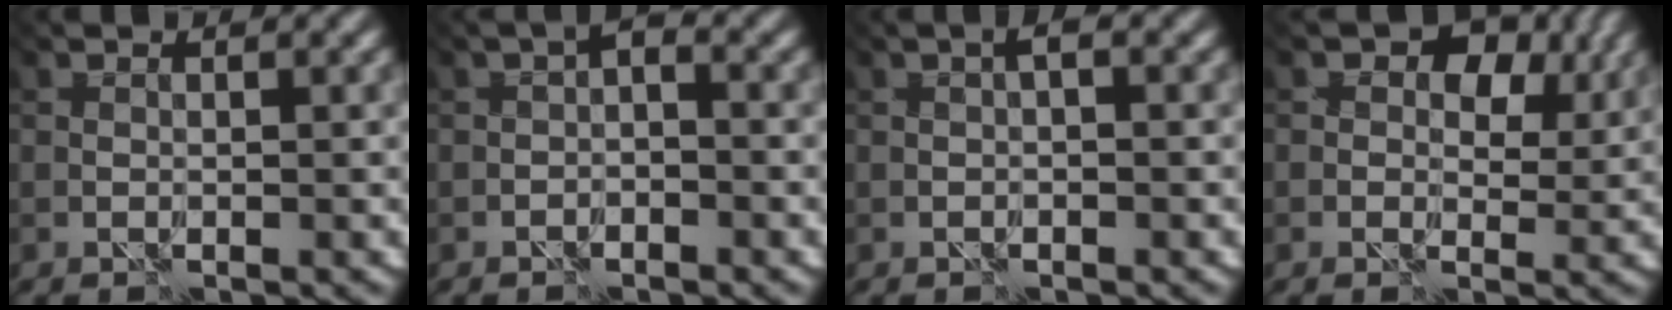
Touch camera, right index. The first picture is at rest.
{"total": 1.6, "force": [-1.5, -0.6, -0.1], "torque": [-0.007, 0.002, -0.008]}
{"total": 1.1, "force": [-0.8, -0.7, 0.1], "torque": [-0.008, 0.000, 0.006]}
{"total": 5.9, "force": [2.2, 3.6, 4.2], "torque": [-0.054, 0.008, 0.050]}